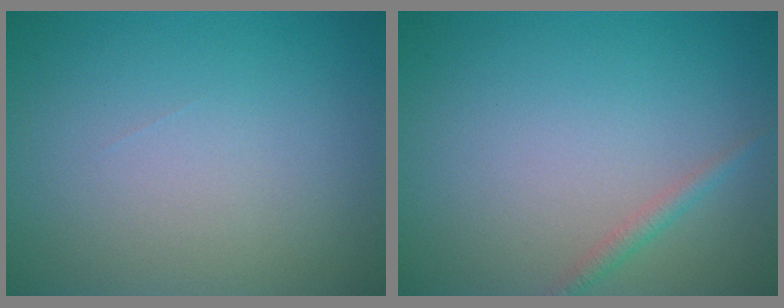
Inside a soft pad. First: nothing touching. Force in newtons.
{"total": 1.2, "press": 1.2, "slide": 0.0}